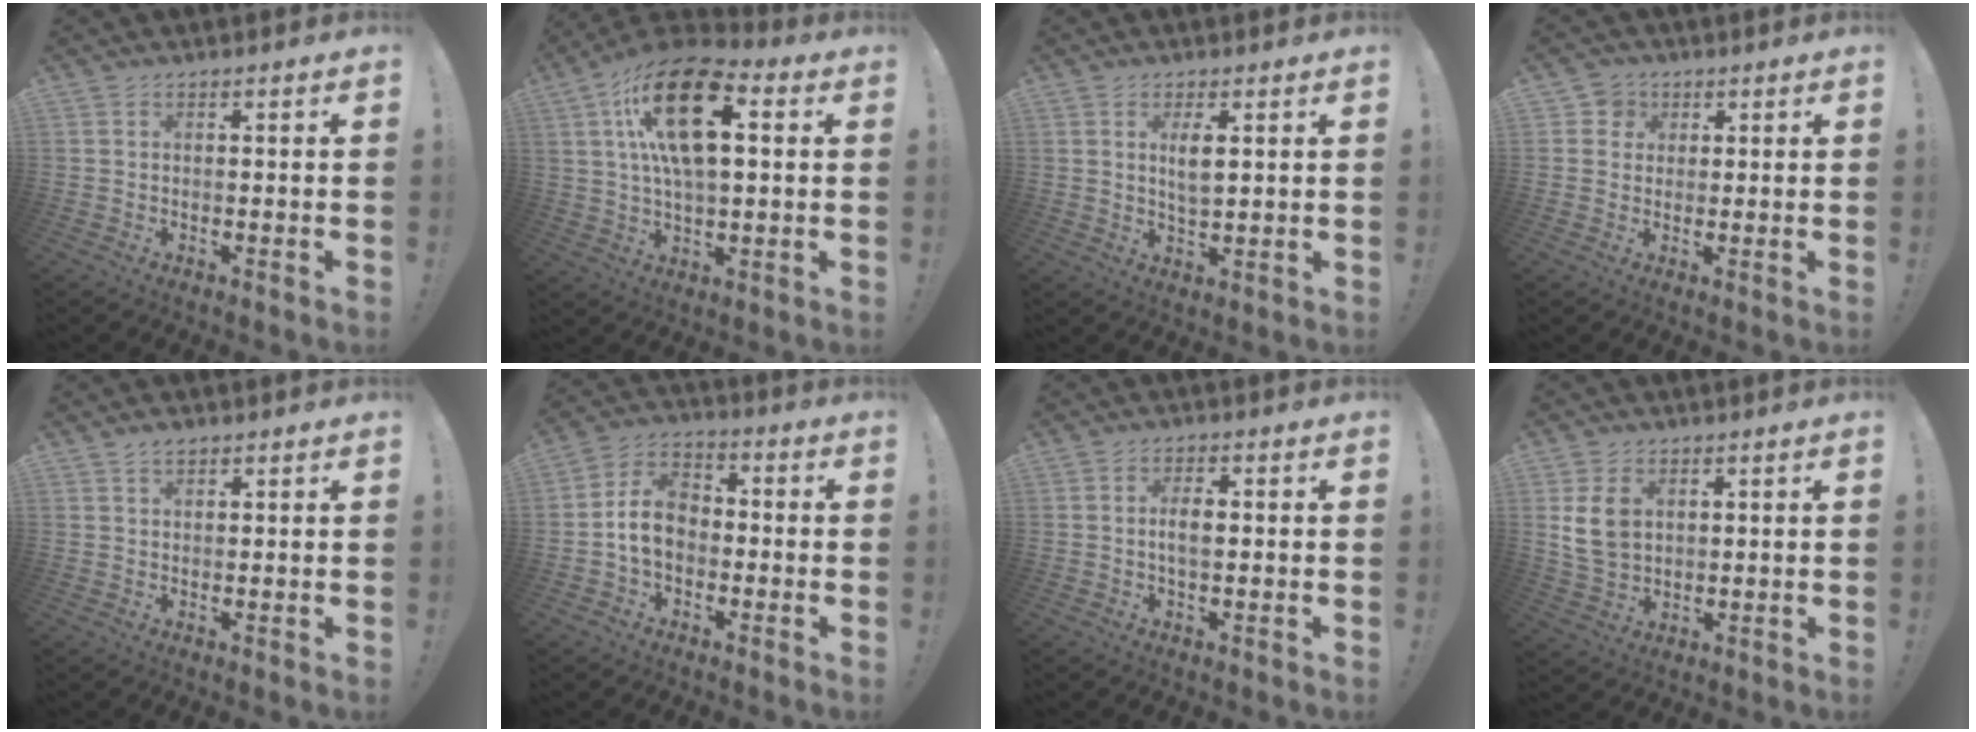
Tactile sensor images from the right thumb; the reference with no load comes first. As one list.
[{"total": 20.4, "force": [6.1, 9.9, 16.8], "torque": [-0.294, 0.000, 0.096]}, {"total": 4.6, "force": [1.7, 2.1, 3.8], "torque": [-0.058, -0.010, 0.026]}, {"total": 4.1, "force": [1.4, 3.7, 0.9], "torque": [-0.017, 0.000, 0.026]}, {"total": 2.4, "force": [1.8, 1.1, 1.1], "torque": [-0.014, -0.009, 0.032]}, {"total": 9.8, "force": [-1.4, 7.4, 6.3], "torque": [-0.113, 0.016, -0.021]}, {"total": 4.0, "force": [0.1, 1.7, 3.6], "torque": [-0.058, 0.000, -0.006]}, {"total": 8.6, "force": [2.3, 6.4, 5.2], "torque": [-0.100, 0.003, 0.048]}]